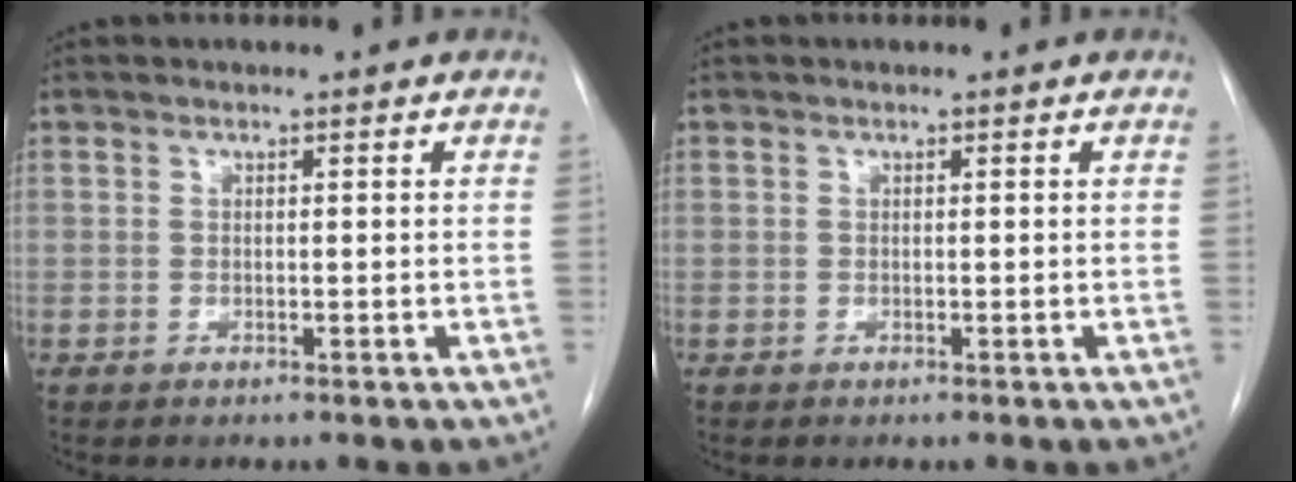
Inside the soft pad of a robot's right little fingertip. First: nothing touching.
{"total": 0.0}